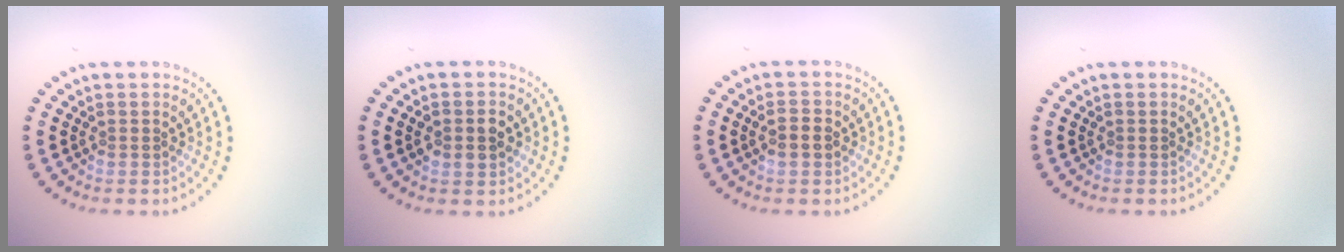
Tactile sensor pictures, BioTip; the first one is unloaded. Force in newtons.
{"total": 2.8, "press": 2.8, "slide": 0.1}
{"total": 1.6, "press": 1.6, "slide": 0.1}
{"total": 0.0}